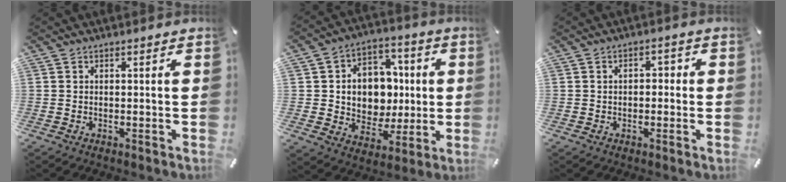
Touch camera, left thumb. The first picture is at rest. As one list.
[{"total": 11.8, "force": [0.3, 11.0, 4.1], "torque": [-0.063, 0.004, 0.020]}, {"total": 2.5, "force": [-0.4, 1.8, 1.7], "torque": [-0.026, 0.008, -0.015]}]